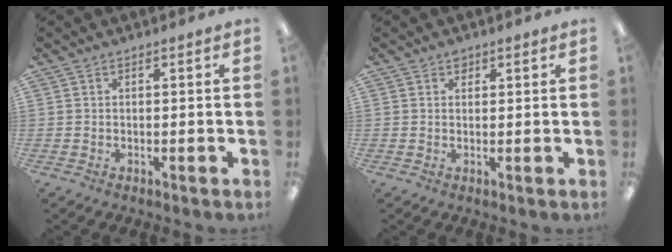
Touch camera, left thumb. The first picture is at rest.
{"total": 1.2, "force": [0.9, 0.7, 0.3], "torque": [0.001, -0.003, 0.015]}